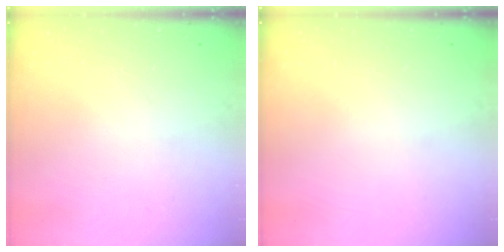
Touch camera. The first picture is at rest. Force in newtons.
{"total": 0.0}